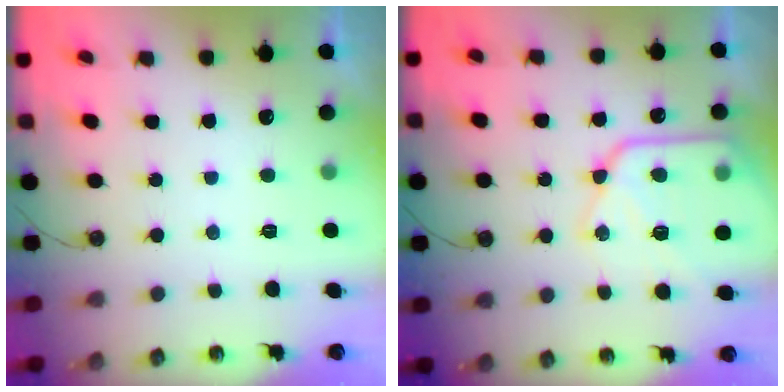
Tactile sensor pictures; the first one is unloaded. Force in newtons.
{"total": 16.1, "press": 16.0, "slide": 1.7}